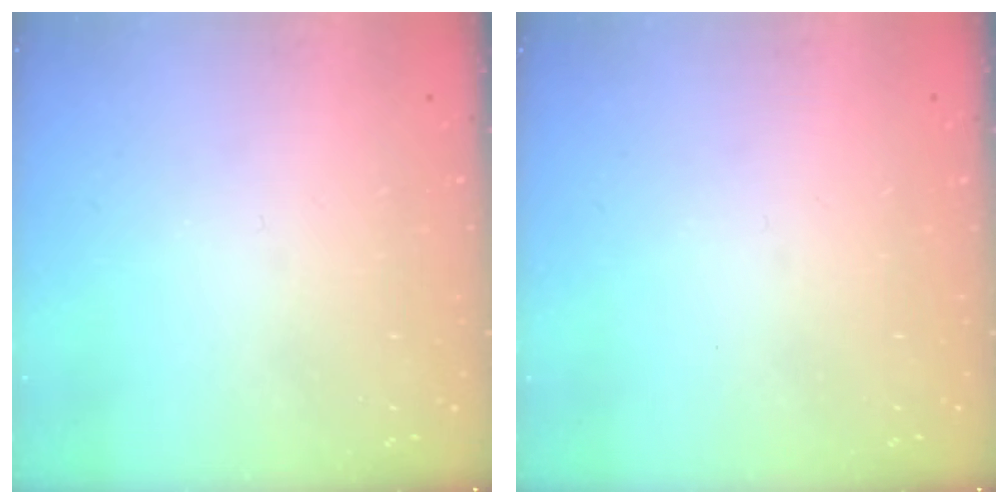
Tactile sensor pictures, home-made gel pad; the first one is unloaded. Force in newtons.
{"total": 0.0}